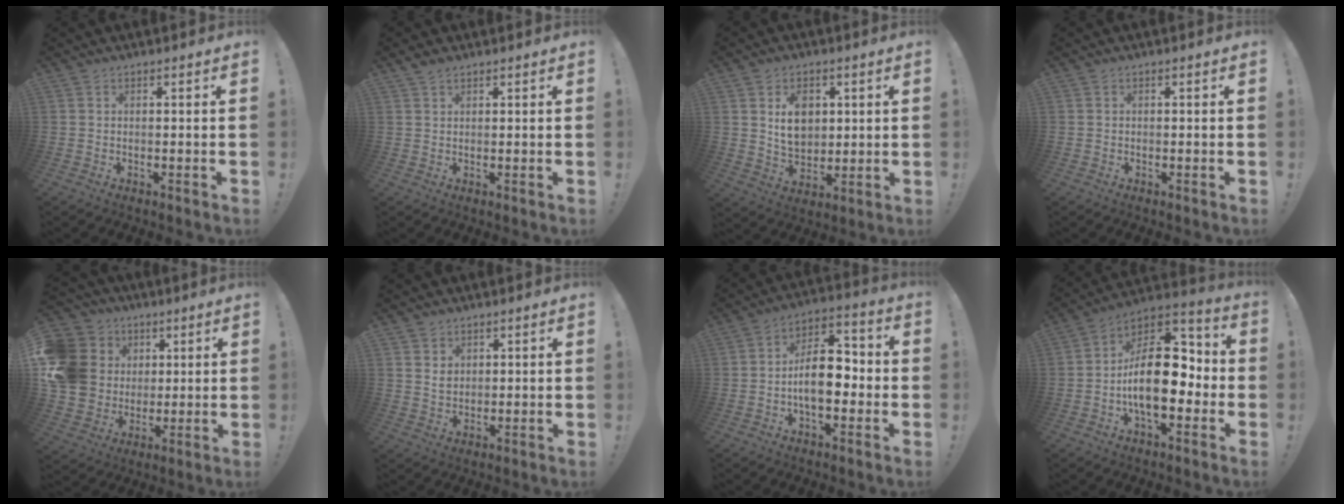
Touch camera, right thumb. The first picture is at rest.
{"total": 2.1, "force": [1.7, 0.8, 1.0], "torque": [-0.014, -0.006, 0.030]}
{"total": 9.8, "force": [3.0, 7.5, 5.6], "torque": [-0.066, -0.010, 0.058]}
{"total": 0.6, "force": [-0.4, 0.4, 0.1], "torque": [-0.004, 0.004, -0.006]}
{"total": 17.7, "force": [3.1, 15.7, 7.6], "torque": [-0.135, -0.001, 0.082]}
{"total": 3.9, "force": [2.1, 3.1, 1.2], "torque": [-0.008, -0.010, 0.036]}
{"total": 14.2, "force": [-2.5, 8.1, 11.4], "torque": [-0.194, 0.020, -0.046]}
{"total": 21.0, "force": [-2.6, 11.8, 17.1], "torque": [-0.281, 0.015, -0.039]}